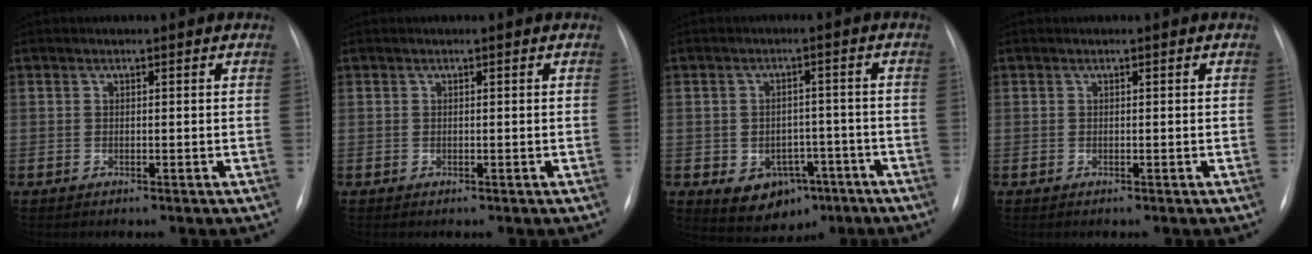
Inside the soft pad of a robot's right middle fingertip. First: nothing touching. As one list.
[{"total": 0.0}, {"total": 7.7, "force": [-3.5, 5.6, 4.0], "torque": [-0.059, 0.014, -0.039]}, {"total": 0.0}]